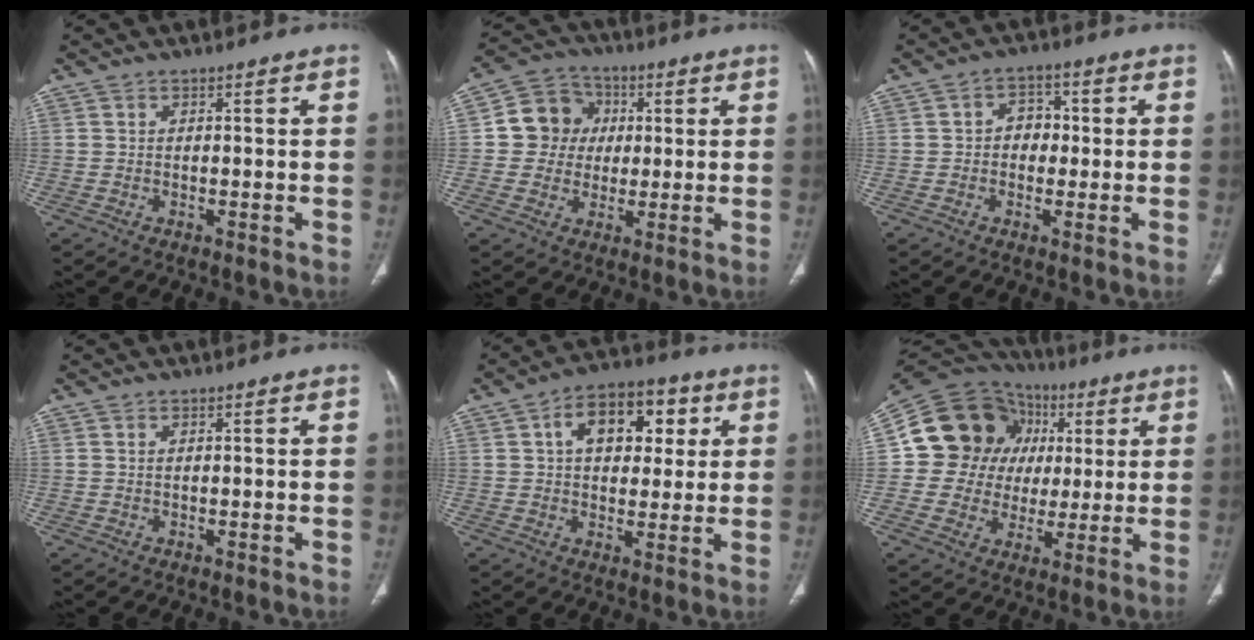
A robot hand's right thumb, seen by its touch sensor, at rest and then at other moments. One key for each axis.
{"total": 11.0, "fx": 1.4, "fy": 10.1, "fz": 4.1, "tx": -0.037, "ty": 0.013, "tz": 0.015}
{"total": 4.6, "fx": 0.0, "fy": 3.7, "fz": 2.8, "tx": -0.015, "ty": 0.014, "tz": -0.008}
{"total": 0.0}
{"total": 12.8, "fx": 3.7, "fy": 8.2, "fz": 9.1, "tx": -0.094, "ty": 0.009, "tz": 0.052}
{"total": 18.8, "fx": 3.6, "fy": 16.7, "fz": 8.0, "tx": -0.095, "ty": 0.033, "tz": 0.065}